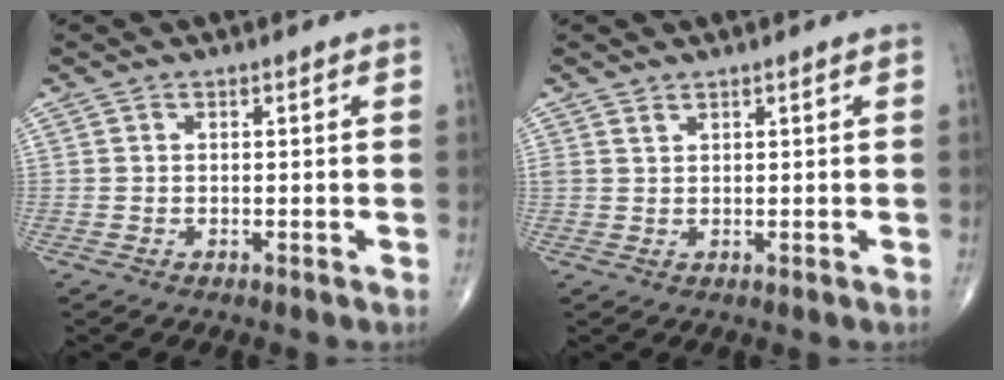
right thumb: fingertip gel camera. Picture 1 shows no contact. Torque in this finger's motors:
{"motor_torque": [-0.07, -0.48, 0.33, 0.33, 0.01]}